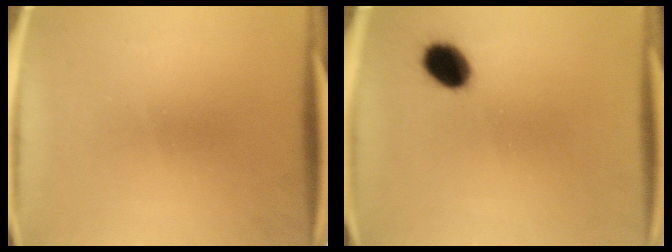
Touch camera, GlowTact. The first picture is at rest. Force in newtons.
{"total": 7.0}